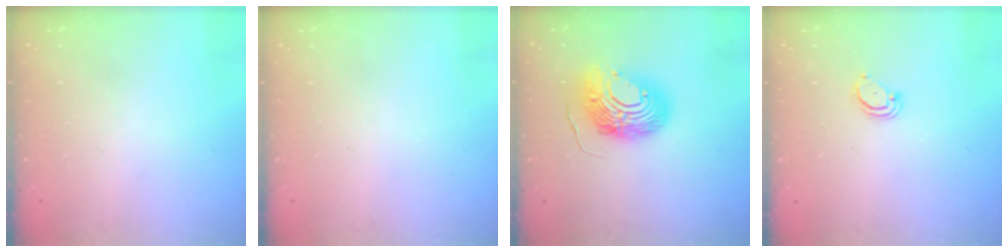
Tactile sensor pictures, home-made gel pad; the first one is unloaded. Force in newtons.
{"total": 0.0}
{"total": 12.2, "press": 12.2, "slide": 1.2}
{"total": 2.6, "press": 2.6, "slide": 0.2}